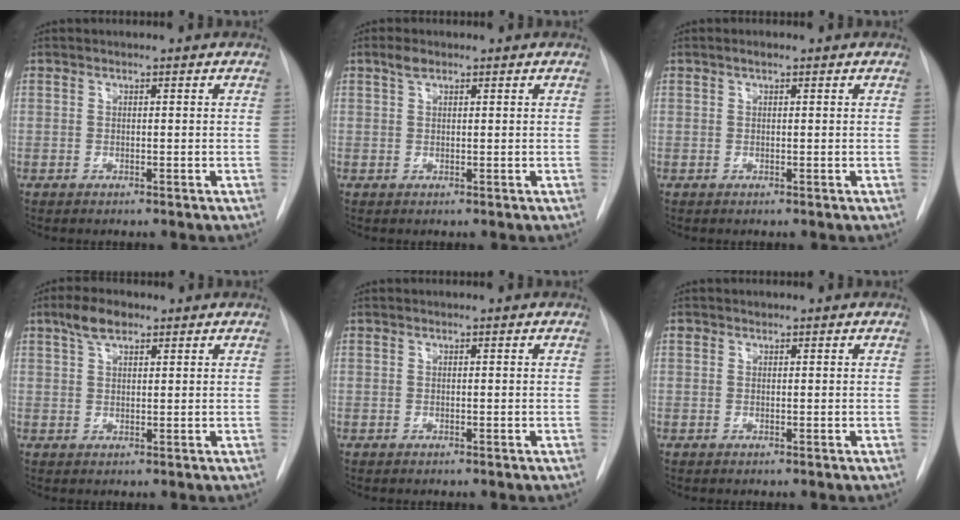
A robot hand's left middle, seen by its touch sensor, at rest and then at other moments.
{"total": 1.6, "force": [1.0, 0.7, 0.9], "torque": [-0.020, 0.008, 0.019]}
{"total": 0.7, "force": [0.5, 0.2, 0.5], "torque": [-0.010, 0.004, 0.007]}
{"total": 4.0, "force": [2.6, 1.7, 2.5], "torque": [-0.053, 0.011, 0.049]}
{"total": 0.0}
{"total": 0.6, "force": [0.4, 0.4, 0.1], "torque": [-0.001, 0.007, 0.007]}